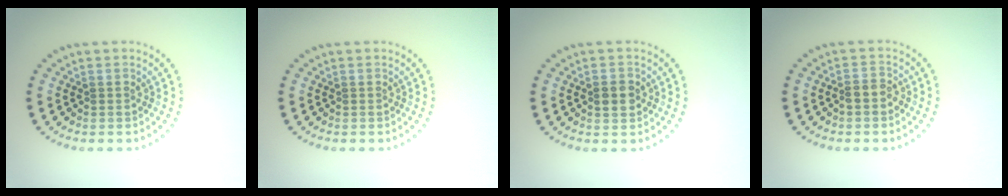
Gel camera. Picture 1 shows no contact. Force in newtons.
{"total": 0.0}
{"total": 2.0, "press": 1.9, "slide": 0.4}
{"total": 1.7, "press": 1.5, "slide": 0.7}